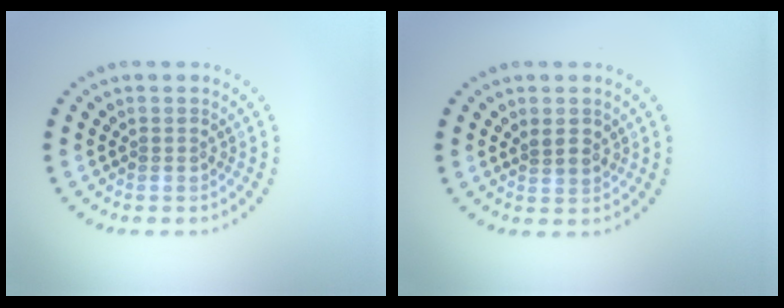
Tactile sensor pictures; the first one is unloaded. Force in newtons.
{"total": 1.6, "press": 1.4, "slide": 0.6}